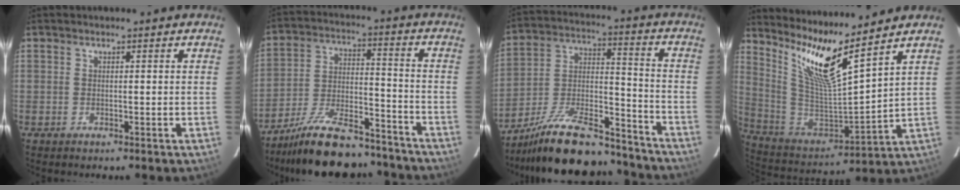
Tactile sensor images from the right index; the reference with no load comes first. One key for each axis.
{"total": 21.5, "fx": -18.3, "fy": 6.2, "fz": 9.4, "tx": -0.173, "ty": 0.001, "tz": -0.270}
{"total": 24.2, "fx": -19.8, "fy": 7.3, "fz": 12.0, "tx": -0.220, "ty": 0.011, "tz": -0.296}
{"total": 15.6, "fx": 11.8, "fy": -0.1, "fz": 10.2, "tx": -0.178, "ty": -0.035, "tz": 0.228}